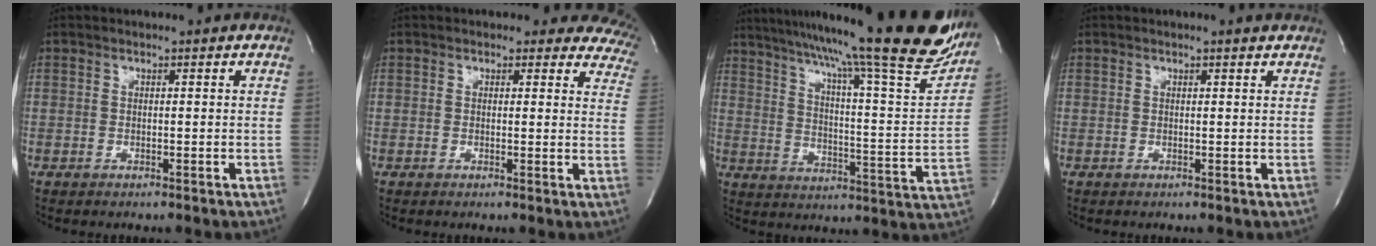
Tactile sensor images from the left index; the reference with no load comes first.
{"total": 10.9, "force": [9.8, 4.5, 1.9], "torque": [0.029, -0.035, 0.060]}
{"total": 28.5, "force": [23.5, 0.8, 16.2], "torque": [-0.257, -0.053, 0.312]}
{"total": 1.0, "force": [0.8, -0.1, 0.6], "torque": [-0.014, 0.002, 0.011]}